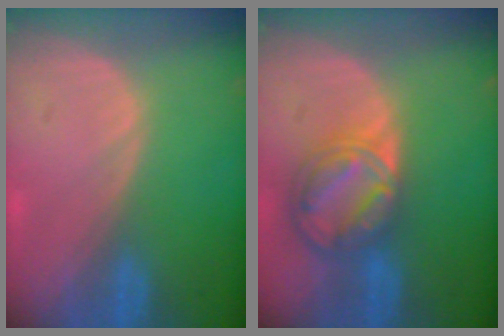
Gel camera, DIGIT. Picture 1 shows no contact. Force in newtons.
{"total": 8.6, "press": 7.2, "slide": 4.6}